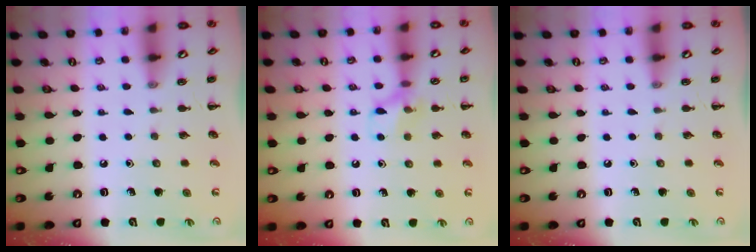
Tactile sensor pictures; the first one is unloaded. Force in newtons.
{"total": 8.6, "press": 8.5, "slide": 1.5}
{"total": 0.0}